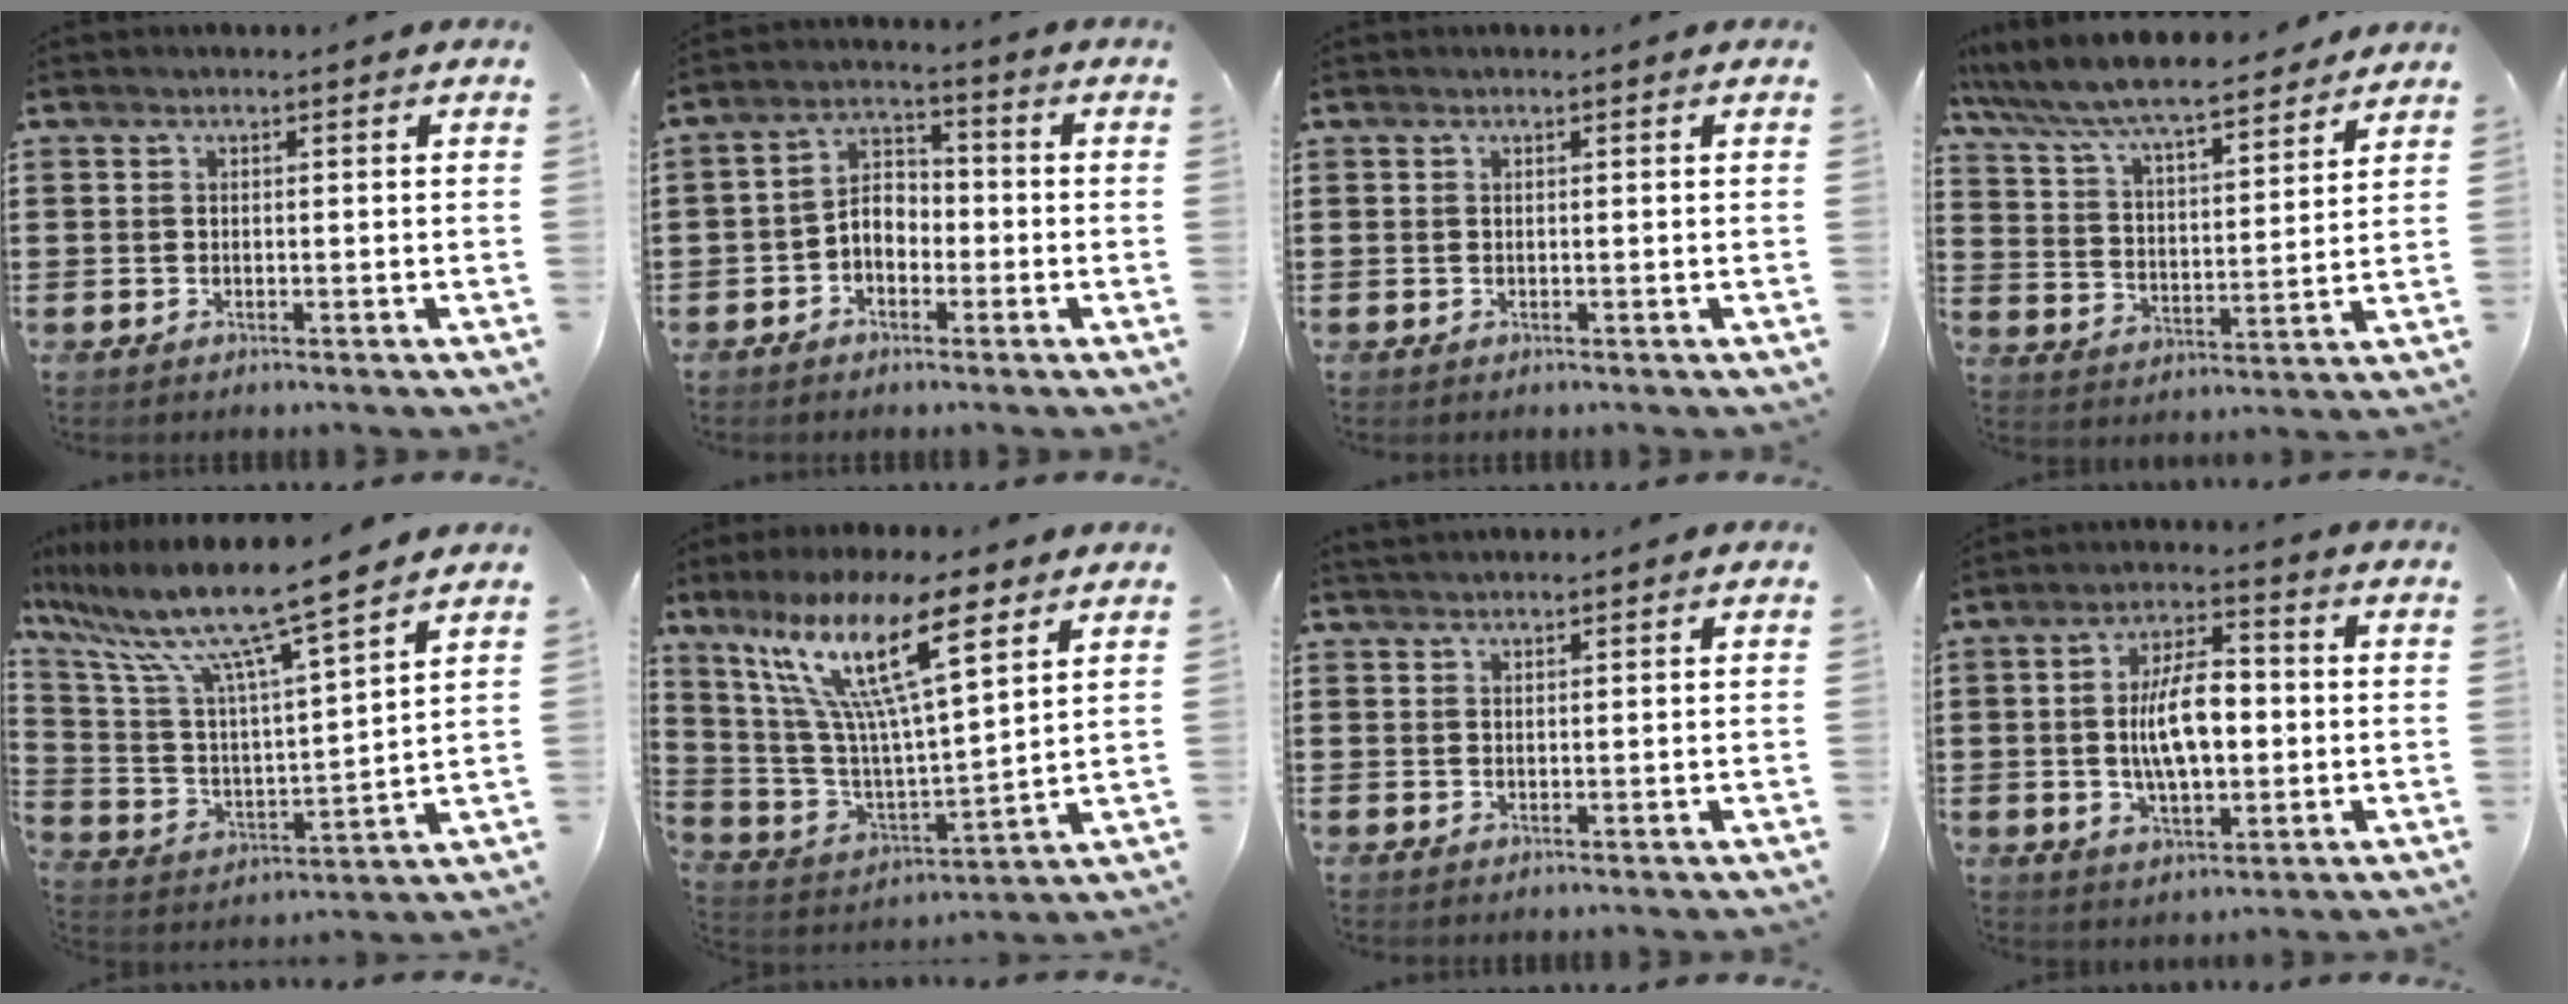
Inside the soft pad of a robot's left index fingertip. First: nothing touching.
{"total": 4.6, "force": [-2.0, 3.1, 2.8], "torque": [-0.062, 0.013, -0.043]}
{"total": 0.0}
{"total": 7.9, "force": [7.3, 0.5, 3.0], "torque": [-0.089, -0.042, 0.123]}
{"total": 11.7, "force": [9.6, 0.1, 6.8], "torque": [-0.171, -0.066, 0.156]}
{"total": 15.7, "force": [8.9, 3.5, 12.5], "torque": [-0.273, -0.035, 0.147]}
{"total": 1.2, "force": [1.2, 0.1, 0.2], "torque": [-0.005, 0.002, 0.023]}
{"total": 9.5, "force": [0.0, 4.4, 8.4], "torque": [-0.160, 0.008, -0.007]}